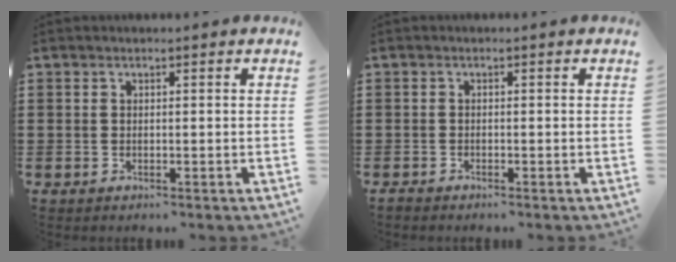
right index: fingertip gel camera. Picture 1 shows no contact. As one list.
[{"total": 0.7, "force": [-0.7, 0.1, 0.0], "torque": [-0.001, 0.000, -0.015]}]